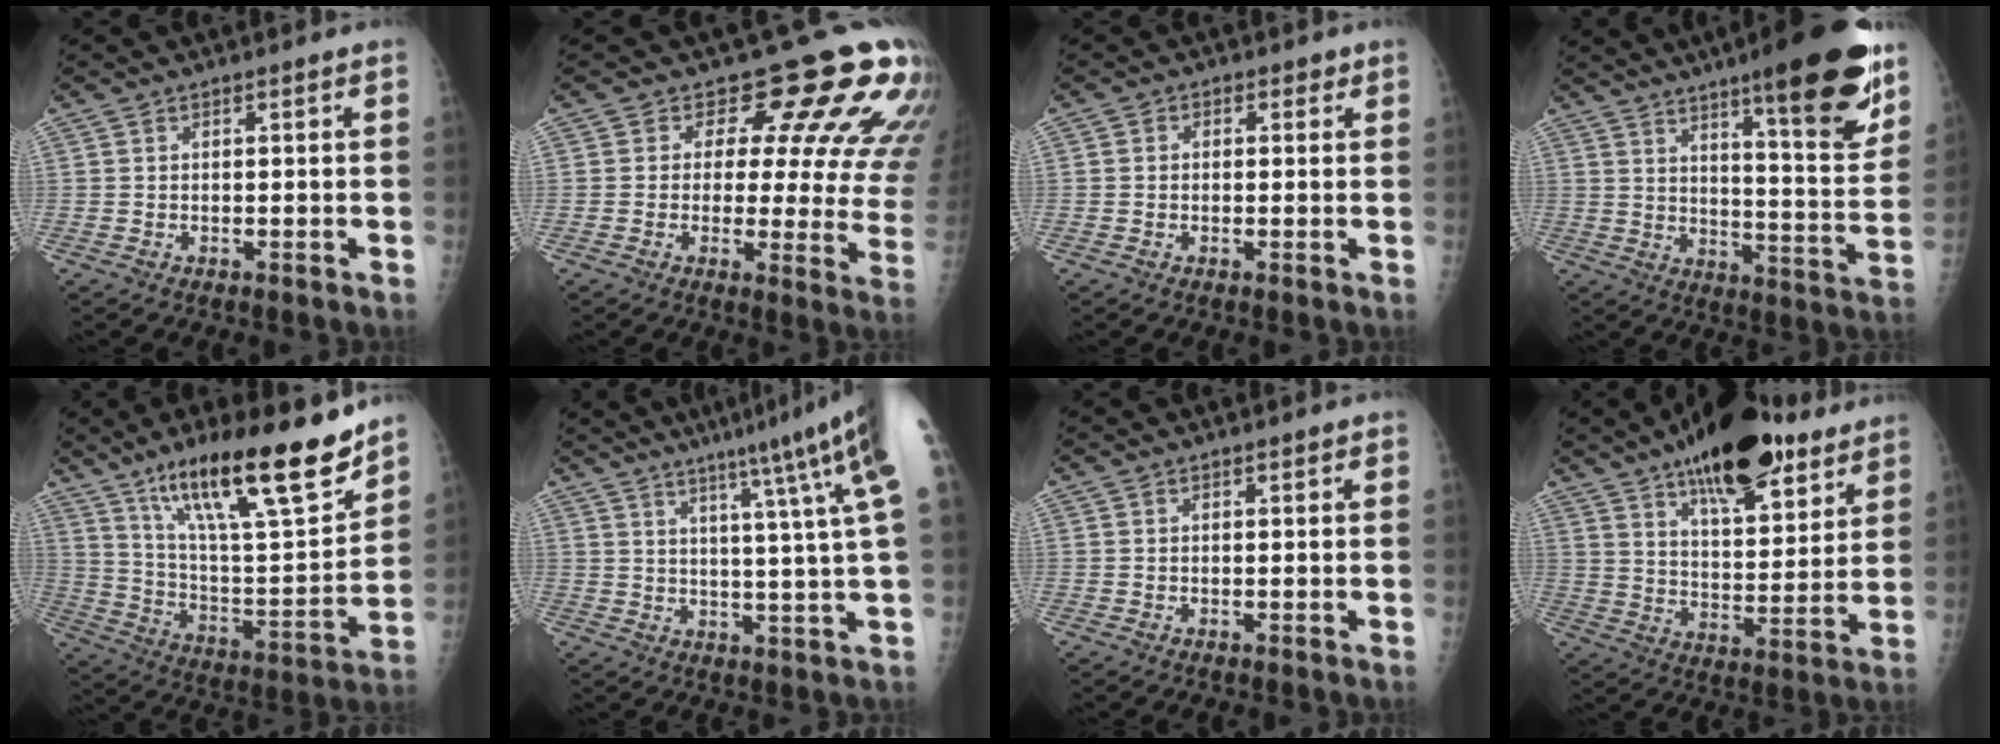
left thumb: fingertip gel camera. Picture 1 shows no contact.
{"total": 14.9, "force": [10.0, 6.4, 9.0], "torque": [-0.054, -0.059, 0.091]}
{"total": 2.1, "force": [0.4, 1.9, 0.8], "torque": [0.006, 0.003, -0.002]}
{"total": 21.6, "force": [13.4, 3.9, 16.5], "torque": [-0.203, -0.068, 0.194]}
{"total": 24.5, "force": [16.6, 5.2, 17.2], "torque": [-0.258, -0.072, 0.283]}
{"total": 17.7, "force": [9.6, 0.1, 14.8], "torque": [-0.197, -0.025, 0.116]}
{"total": 0.8, "force": [0.5, 0.3, 0.5], "torque": [-0.006, 0.000, 0.005]}
{"total": 21.7, "force": [14.1, 8.6, 14.1], "torque": [-0.166, -0.057, 0.219]}